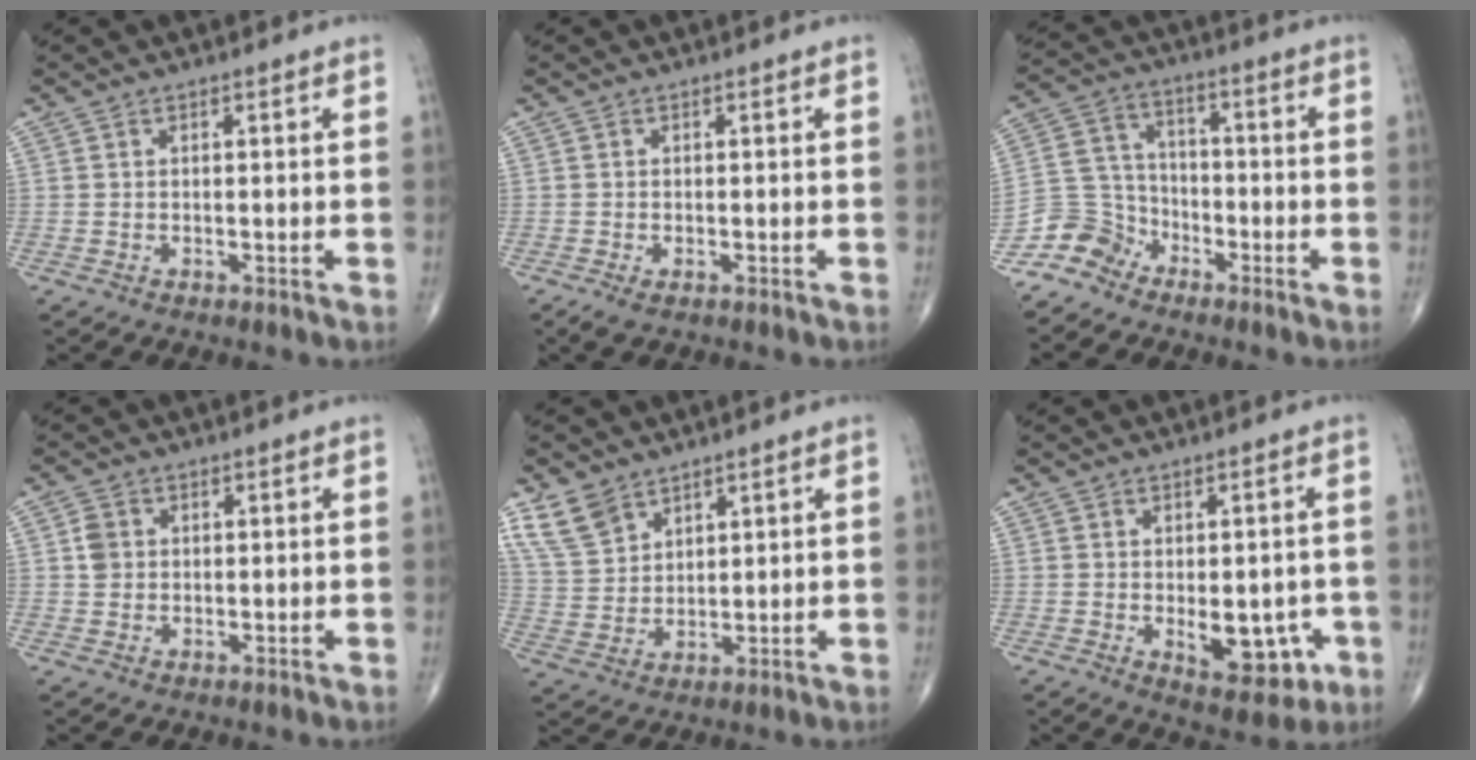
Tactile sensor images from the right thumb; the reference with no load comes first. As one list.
[{"total": 1.7, "force": [-0.9, 0.8, 1.3], "torque": [-0.032, -0.005, -0.015]}, {"total": 8.2, "force": [-5.9, 5.5, 1.4], "torque": [-0.007, 0.051, -0.131]}, {"total": 3.1, "force": [0.5, 2.7, 1.4], "torque": [-0.011, 0.002, 0.009]}, {"total": 7.7, "force": [5.3, 4.7, 2.9], "torque": [-0.046, -0.019, 0.116]}, {"total": 9.9, "force": [-2.4, 5.6, 7.8], "torque": [-0.072, 0.002, -0.018]}]